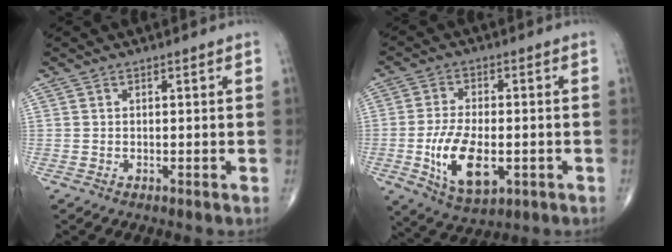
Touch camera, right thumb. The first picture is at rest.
{"total": 12.0, "force": [-2.8, 6.1, 9.9], "torque": [-0.176, -0.003, -0.040]}